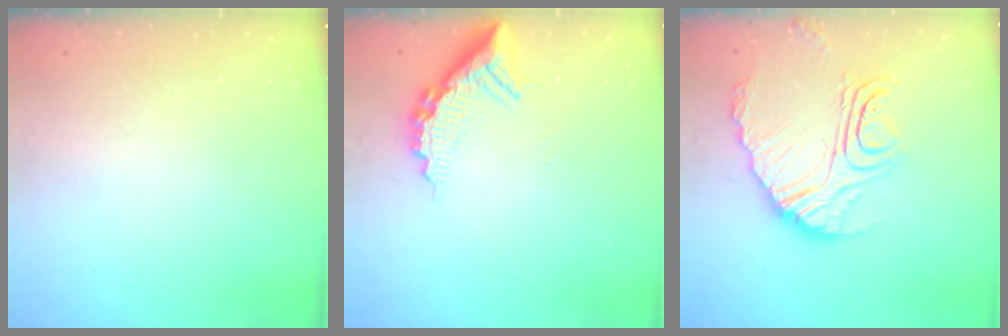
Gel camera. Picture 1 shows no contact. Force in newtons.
{"total": 10.9, "press": 10.9, "slide": 0.8}
{"total": 18.0, "press": 17.9, "slide": 1.5}